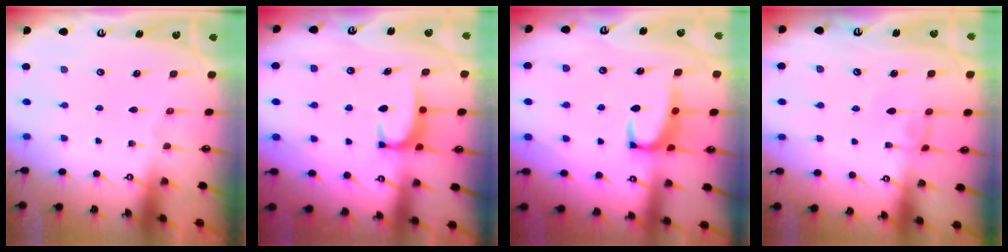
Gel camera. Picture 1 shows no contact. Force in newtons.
{"total": 1.8, "press": 1.8, "slide": 0.4}
{"total": 2.4, "press": 2.3, "slide": 0.8}
{"total": 2.0, "press": 2.0, "slide": 0.2}